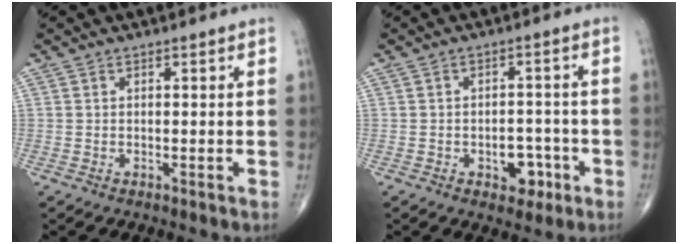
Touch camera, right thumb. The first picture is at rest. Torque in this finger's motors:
{"motor_torque": [1.92, 1.74, 0.43, -0.50, 0.01]}